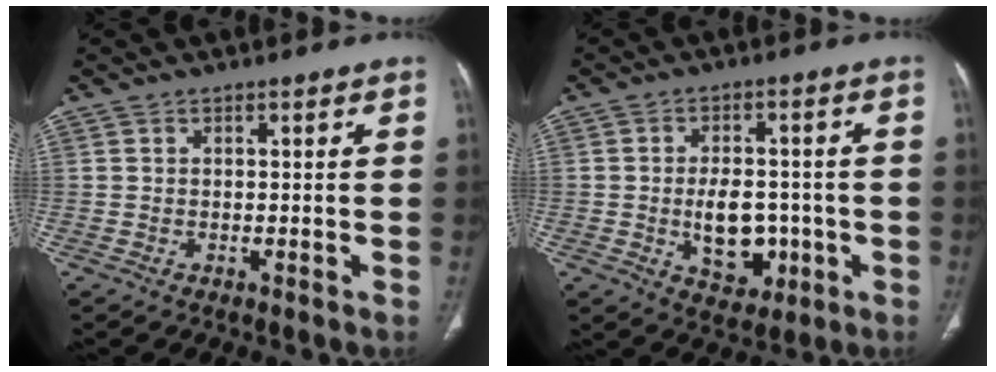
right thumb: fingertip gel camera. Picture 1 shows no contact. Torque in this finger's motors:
{"motor_torque": [4.46, 0.55, 1.47, -1.30, 0.65]}